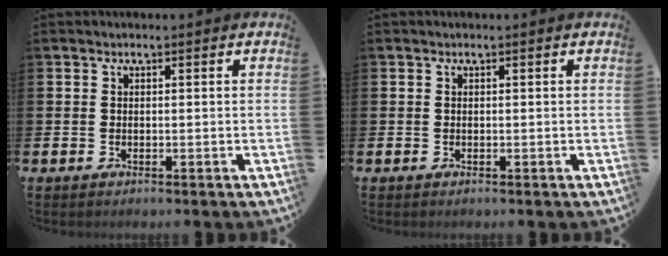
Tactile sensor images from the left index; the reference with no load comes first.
{"total": 0.0}